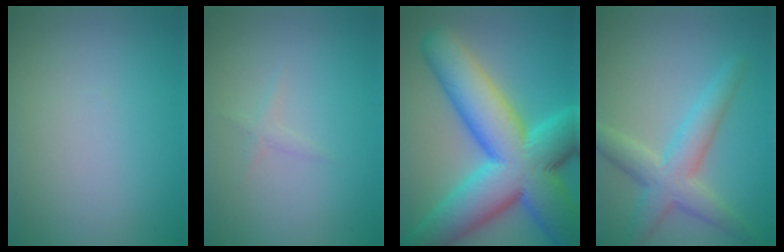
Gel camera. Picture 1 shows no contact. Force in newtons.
{"total": 0.7, "press": 0.7, "slide": 0.0}
{"total": 15.5, "press": 15.5, "slide": 0.5}
{"total": 5.1, "press": 5.1, "slide": 0.3}